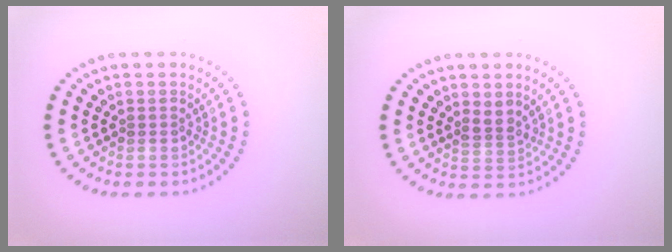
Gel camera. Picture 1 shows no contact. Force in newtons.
{"total": 1.9, "press": 1.5, "slide": 1.2}